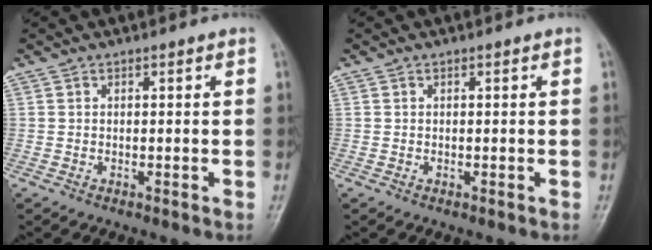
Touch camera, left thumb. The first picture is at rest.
{"total": 0.0}